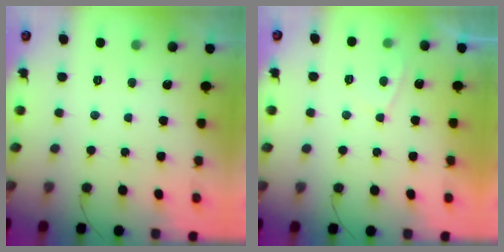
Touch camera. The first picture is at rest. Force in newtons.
{"total": 1.8, "press": 1.7, "slide": 0.6}